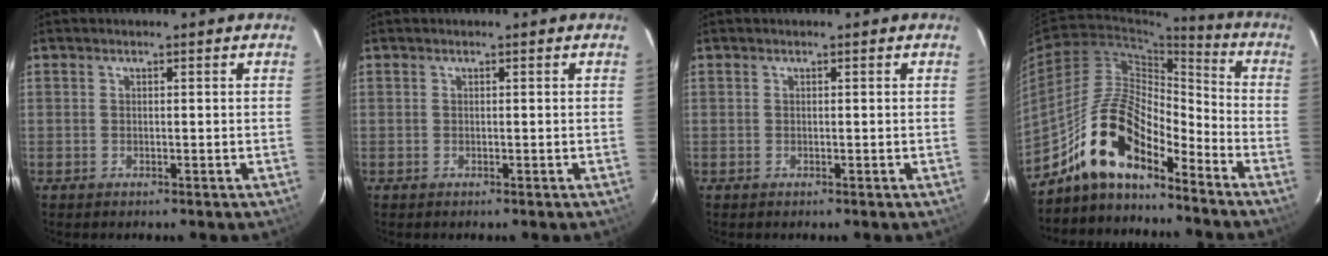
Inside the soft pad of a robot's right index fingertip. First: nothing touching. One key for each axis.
{"total": 0.0}
{"total": 0.0}
{"total": 14.5, "fx": -10.8, "fy": 4.8, "fz": 8.4, "tx": -0.161, "ty": 0.018, "tz": -0.207}